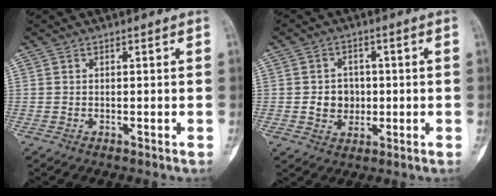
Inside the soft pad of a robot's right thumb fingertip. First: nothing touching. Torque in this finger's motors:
{"motor_torque": [1.14, 0.71, 0.55, -0.39, 0.00]}